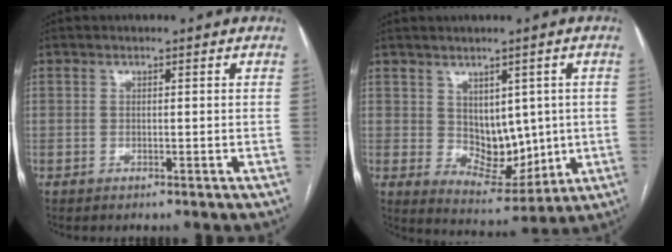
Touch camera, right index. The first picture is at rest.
{"total": 8.2, "force": [1.0, 5.4, 6.0], "torque": [-0.079, -0.001, 0.040]}